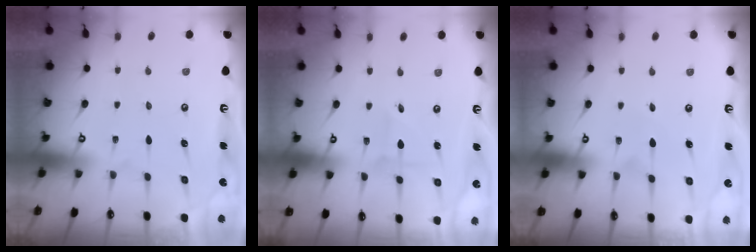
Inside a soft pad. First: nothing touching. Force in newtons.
{"total": 0.7, "press": 0.7, "slide": 0.0}
{"total": 4.3, "press": 4.3, "slide": 0.1}